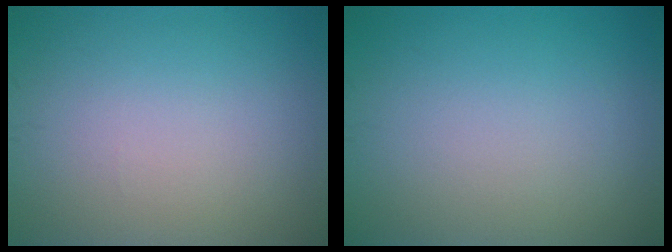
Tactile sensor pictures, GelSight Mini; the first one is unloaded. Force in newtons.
{"total": 0.0}